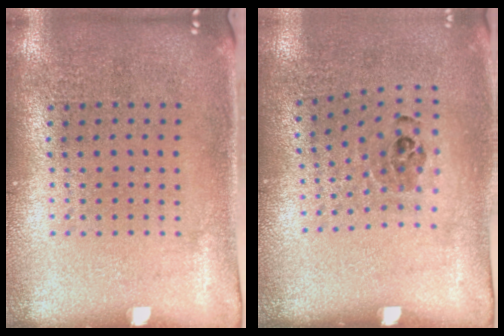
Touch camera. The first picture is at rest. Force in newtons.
{"total": 1.0, "press": 0.7, "slide": 0.7}